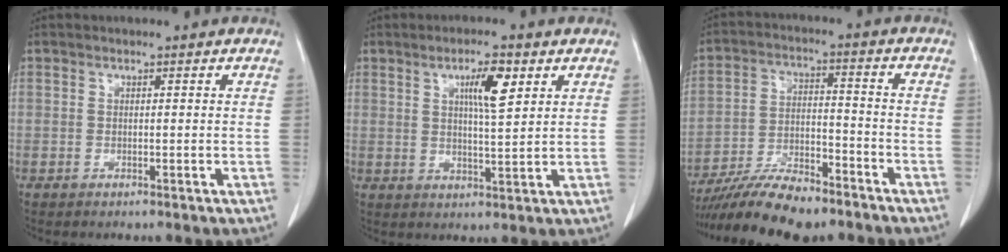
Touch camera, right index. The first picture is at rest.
{"total": 6.0, "force": [2.7, 0.9, 5.3], "torque": [-0.090, 0.000, 0.045]}
{"total": 12.9, "force": [-11.0, 2.8, 6.2], "torque": [-0.104, -0.001, -0.188]}